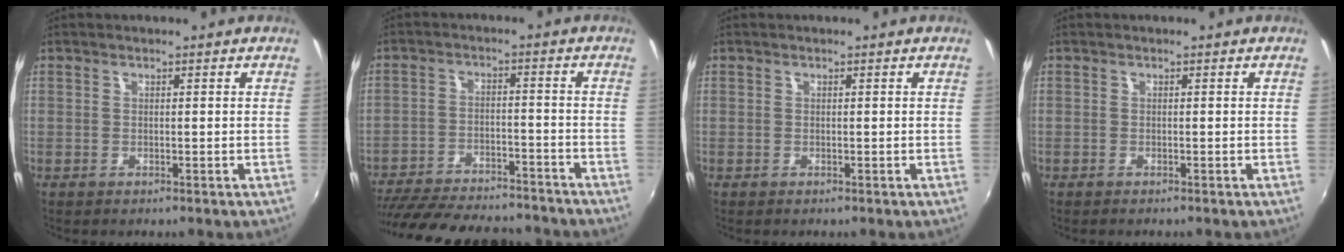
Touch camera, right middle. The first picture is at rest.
{"total": 22.6, "force": [-19.6, 6.4, 9.4], "torque": [-0.198, -0.012, -0.276]}
{"total": 0.0}
{"total": 0.0}